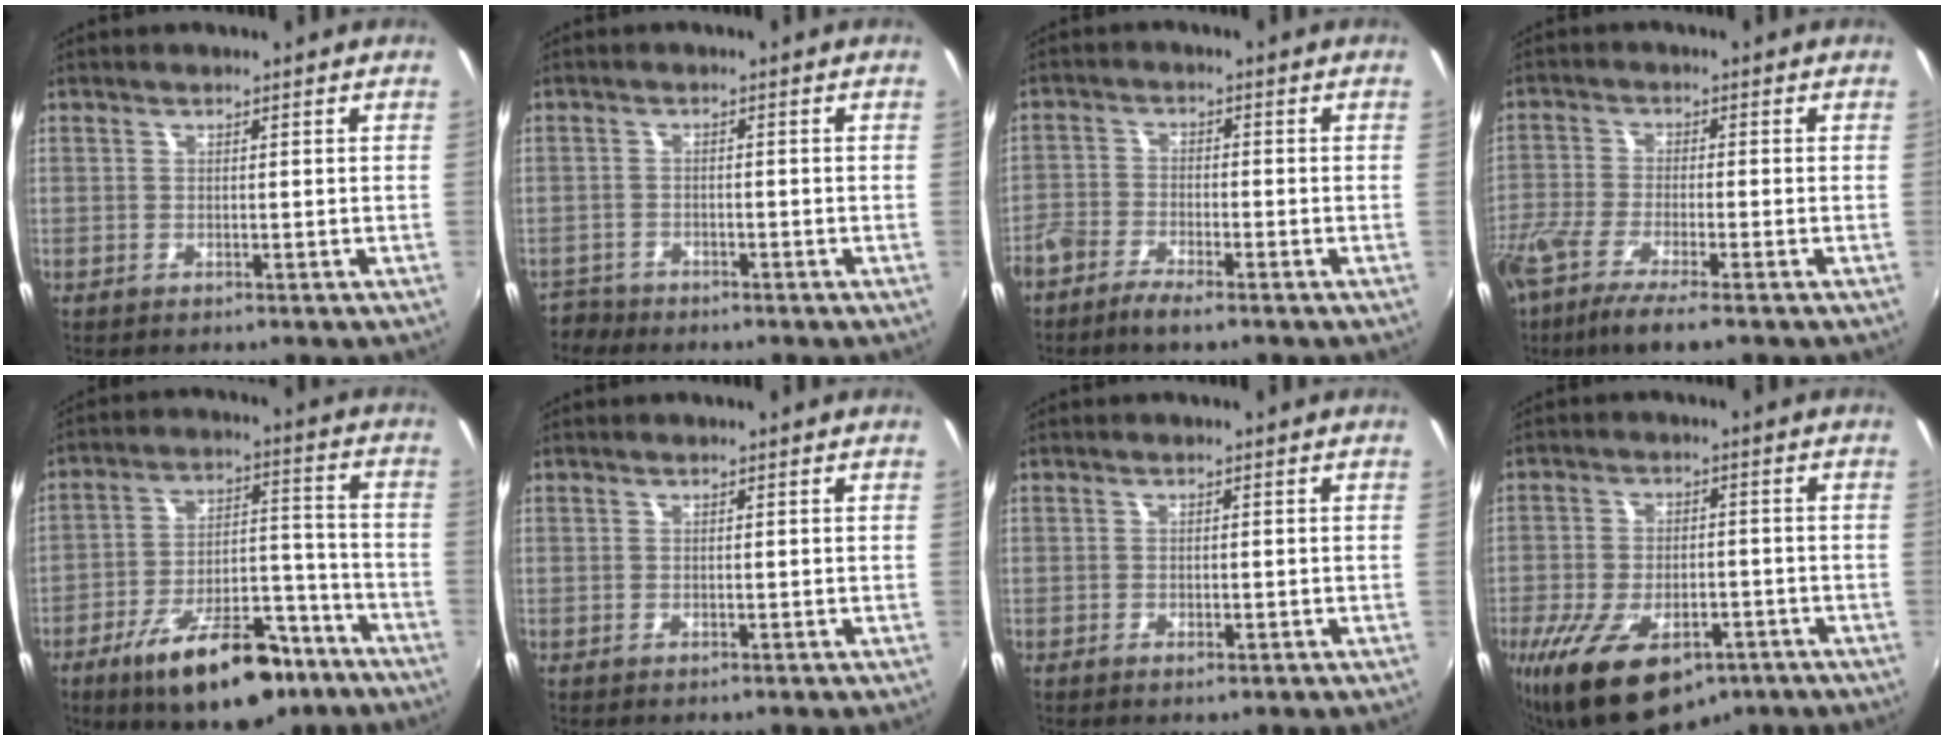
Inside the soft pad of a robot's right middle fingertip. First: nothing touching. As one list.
[{"total": 4.0, "force": [-3.6, 1.7, 0.2], "torque": [-0.021, -0.006, -0.071]}, {"total": 4.7, "force": [-3.7, 1.3, 2.6], "torque": [-0.076, -0.003, -0.080]}, {"total": 9.4, "force": [-6.7, 1.4, 6.4], "torque": [-0.150, -0.036, -0.132]}, {"total": 19.4, "force": [-12.7, 7.7, 12.4], "torque": [-0.203, 0.003, -0.184]}, {"total": 0.0}, {"total": 1.4, "force": [-0.8, 0.5, 1.0], "torque": [-0.017, -0.003, -0.012]}, {"total": 17.5, "force": [-10.0, 8.8, 11.3], "torque": [-0.241, -0.038, -0.156]}]